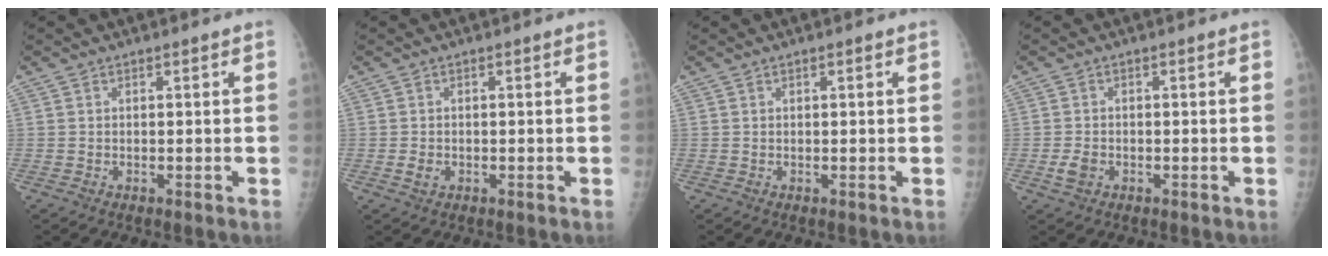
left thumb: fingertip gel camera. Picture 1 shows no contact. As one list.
[{"total": 1.6, "force": [-0.6, 1.2, 0.7], "torque": [-0.012, 0.000, -0.009]}, {"total": 0.7, "force": [0.2, 0.2, 0.6], "torque": [-0.007, 0.001, 0.003]}, {"total": 2.3, "force": [-1.0, 1.7, 1.2], "torque": [-0.023, 0.000, -0.016]}]